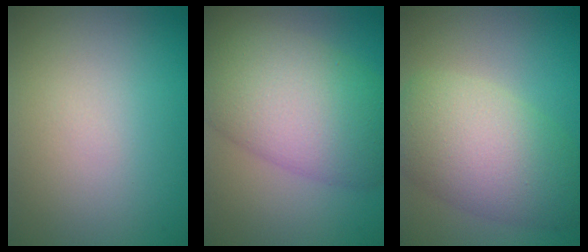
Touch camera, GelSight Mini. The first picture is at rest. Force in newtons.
{"total": 9.9, "press": 9.9, "slide": 0.7}
{"total": 7.5, "press": 7.5, "slide": 0.4}